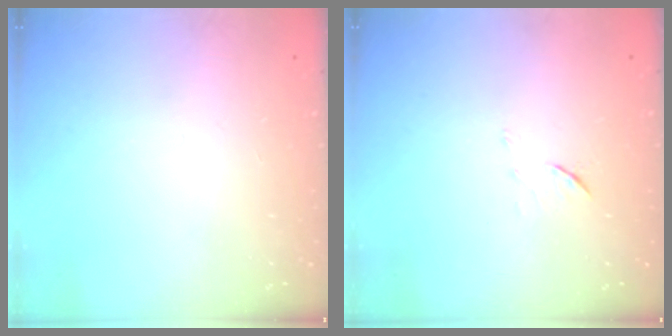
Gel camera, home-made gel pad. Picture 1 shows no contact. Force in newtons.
{"total": 5.4, "press": 5.2, "slide": 1.2}